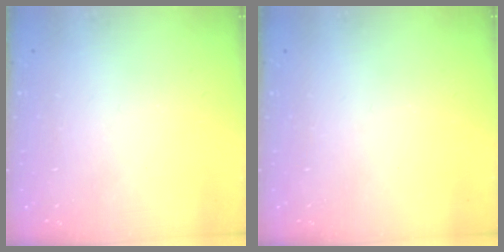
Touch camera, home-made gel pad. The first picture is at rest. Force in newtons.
{"total": 0.0}